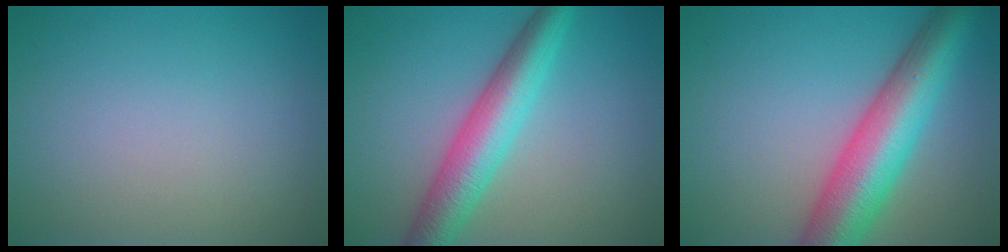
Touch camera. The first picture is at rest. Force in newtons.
{"total": 6.0, "press": 6.0, "slide": 0.0}
{"total": 9.0, "press": 9.0, "slide": 0.3}